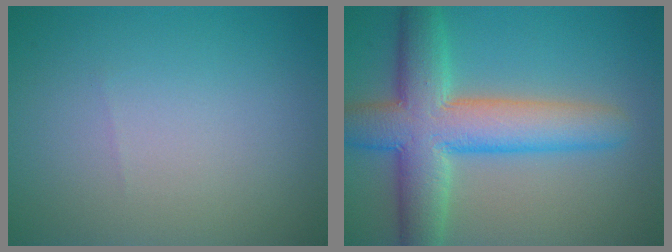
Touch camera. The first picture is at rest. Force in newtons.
{"total": 9.1, "press": 9.0, "slide": 0.3}